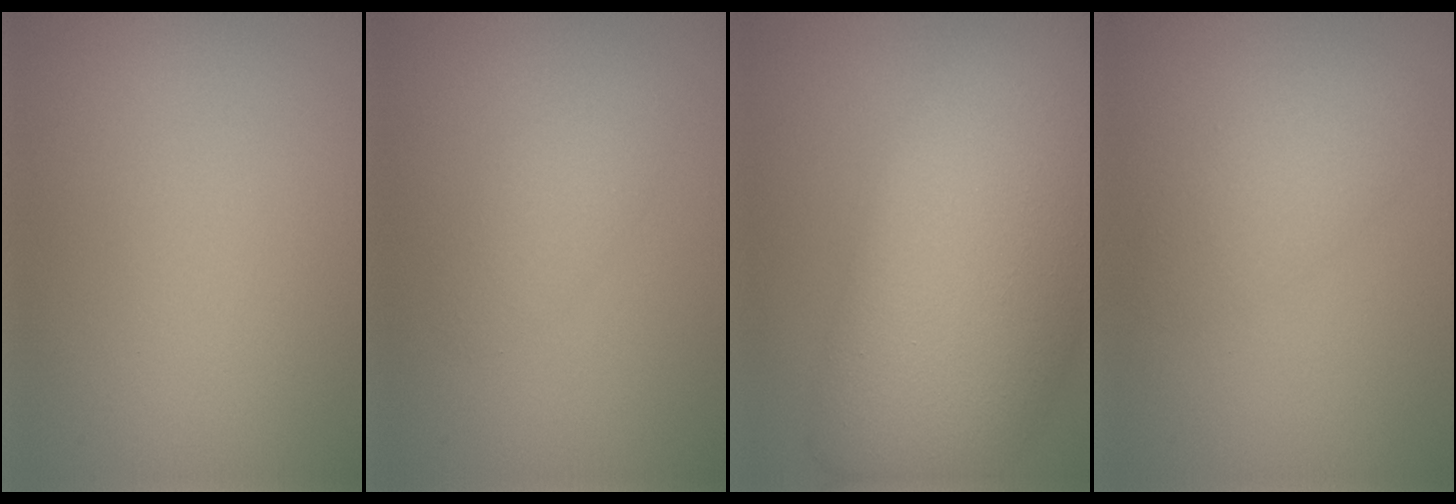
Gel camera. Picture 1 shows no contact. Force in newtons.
{"total": 1.9, "press": 1.9, "slide": 0.2}
{"total": 14.7, "press": 14.6, "slide": 1.0}
{"total": 2.9, "press": 2.9, "slide": 0.2}